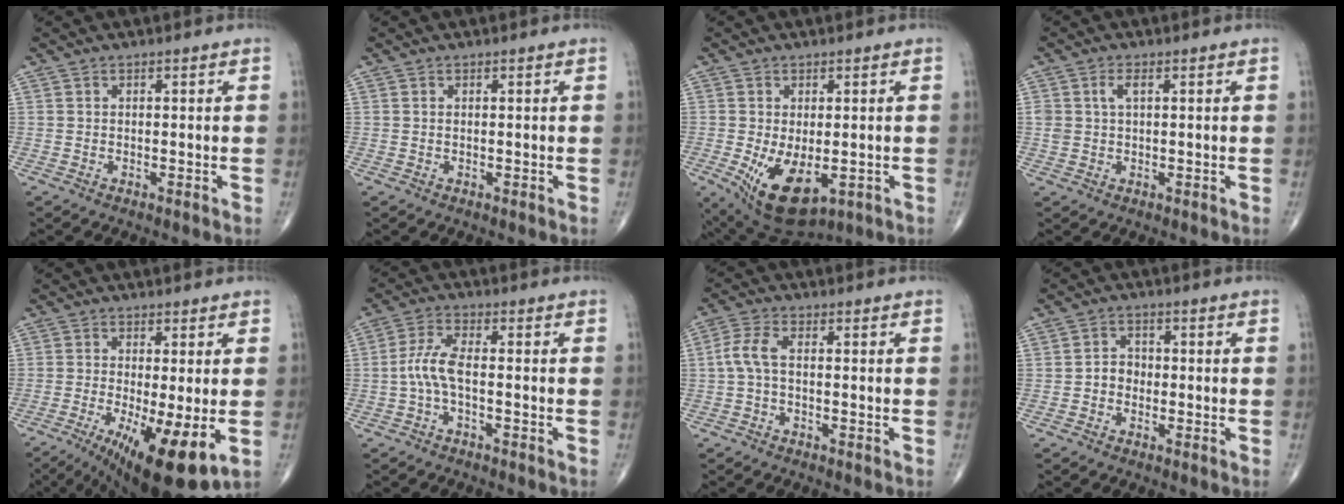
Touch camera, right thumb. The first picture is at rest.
{"total": 0.0}
{"total": 11.0, "force": [-2.9, 5.8, 8.8], "torque": [-0.141, -0.013, -0.026]}
{"total": 2.8, "force": [0.8, 1.5, 2.2], "torque": [-0.050, 0.006, 0.017]}
{"total": 14.0, "force": [-4.1, 3.5, 12.9], "torque": [-0.194, -0.024, -0.052]}
{"total": 4.9, "force": [-0.9, 1.3, 4.7], "torque": [-0.115, 0.015, -0.024]}
{"total": 4.3, "force": [-0.2, 1.8, 3.9], "torque": [-0.098, 0.011, -0.012]}
{"total": 3.0, "force": [-0.8, 2.5, 1.4], "torque": [-0.011, 0.013, -0.020]}